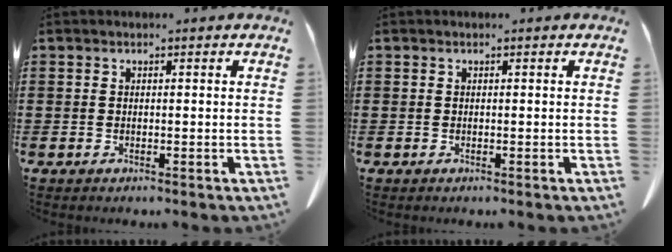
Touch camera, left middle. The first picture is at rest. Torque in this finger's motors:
{"motor_torque": [-0.04, 0.06, 0.00, 0.01]}